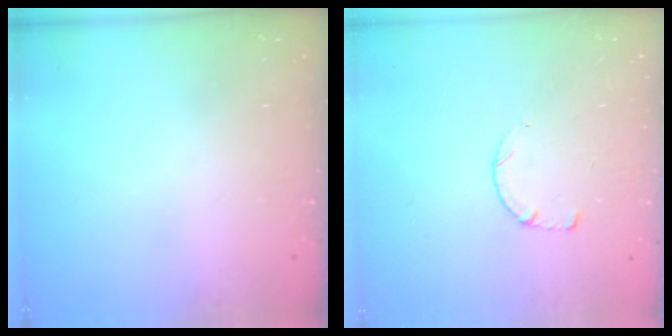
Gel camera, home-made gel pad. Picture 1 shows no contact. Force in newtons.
{"total": 2.6, "press": 2.5, "slide": 0.3}